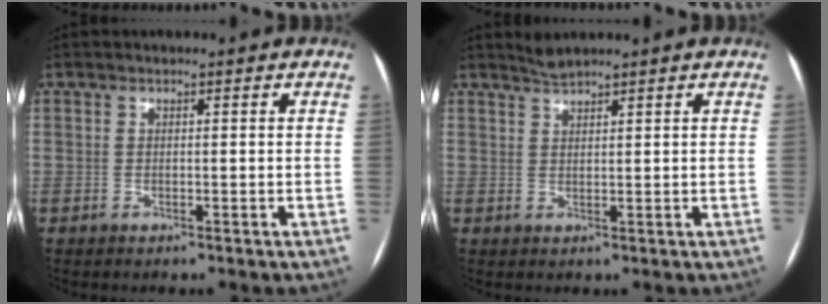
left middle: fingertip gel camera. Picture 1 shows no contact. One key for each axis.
{"total": 1.7, "fx": 1.7, "fy": -0.4, "fz": 0.2, "tx": -0.005, "ty": 0.005, "tz": 0.037}